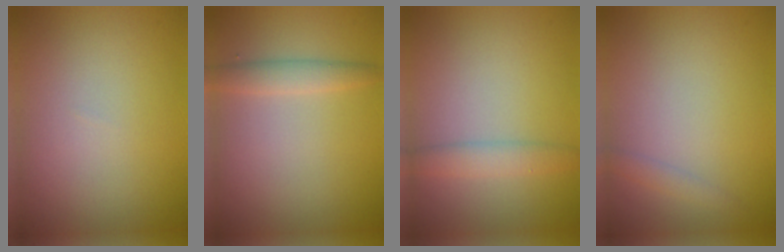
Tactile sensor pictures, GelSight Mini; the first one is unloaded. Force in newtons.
{"total": 2.0, "press": 2.0, "slide": 0.2}
{"total": 2.2, "press": 2.2, "slide": 0.1}
{"total": 1.0, "press": 1.0, "slide": 0.0}